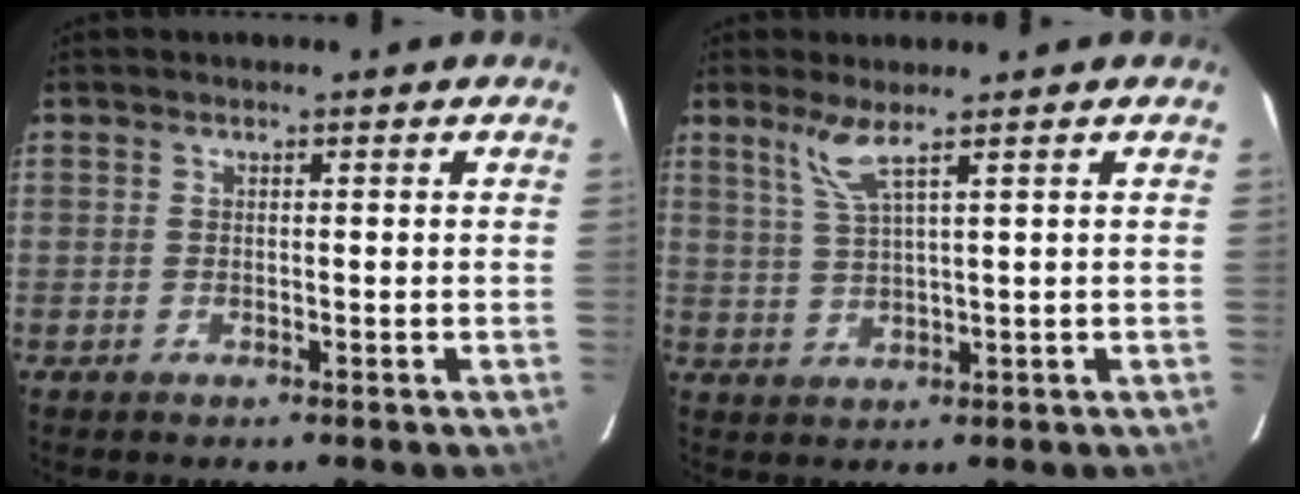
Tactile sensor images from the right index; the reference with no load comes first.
{"total": 4.1, "force": [2.7, -0.5, 3.0], "torque": [-0.065, -0.005, 0.060]}